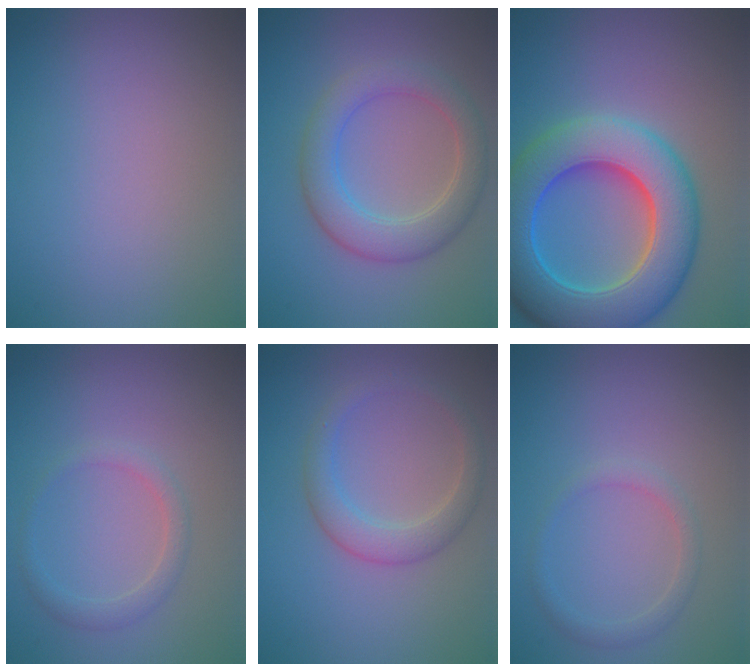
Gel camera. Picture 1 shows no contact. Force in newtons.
{"total": 4.9, "press": 4.8, "slide": 0.3}
{"total": 11.6, "press": 11.6, "slide": 0.3}
{"total": 1.8, "press": 1.8, "slide": 0.1}
{"total": 3.0, "press": 3.0, "slide": 0.2}
{"total": 1.5, "press": 1.5, "slide": 0.1}